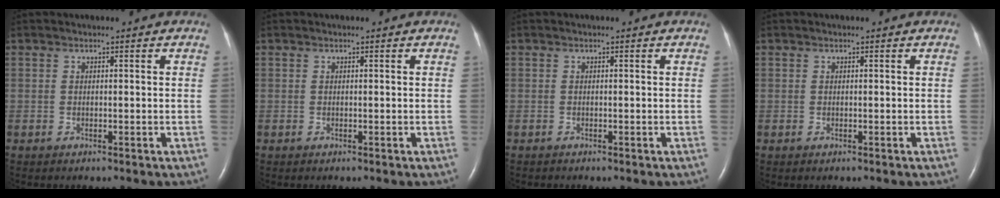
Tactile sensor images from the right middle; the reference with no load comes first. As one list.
[{"total": 0.0}, {"total": 0.0}, {"total": 0.0}]